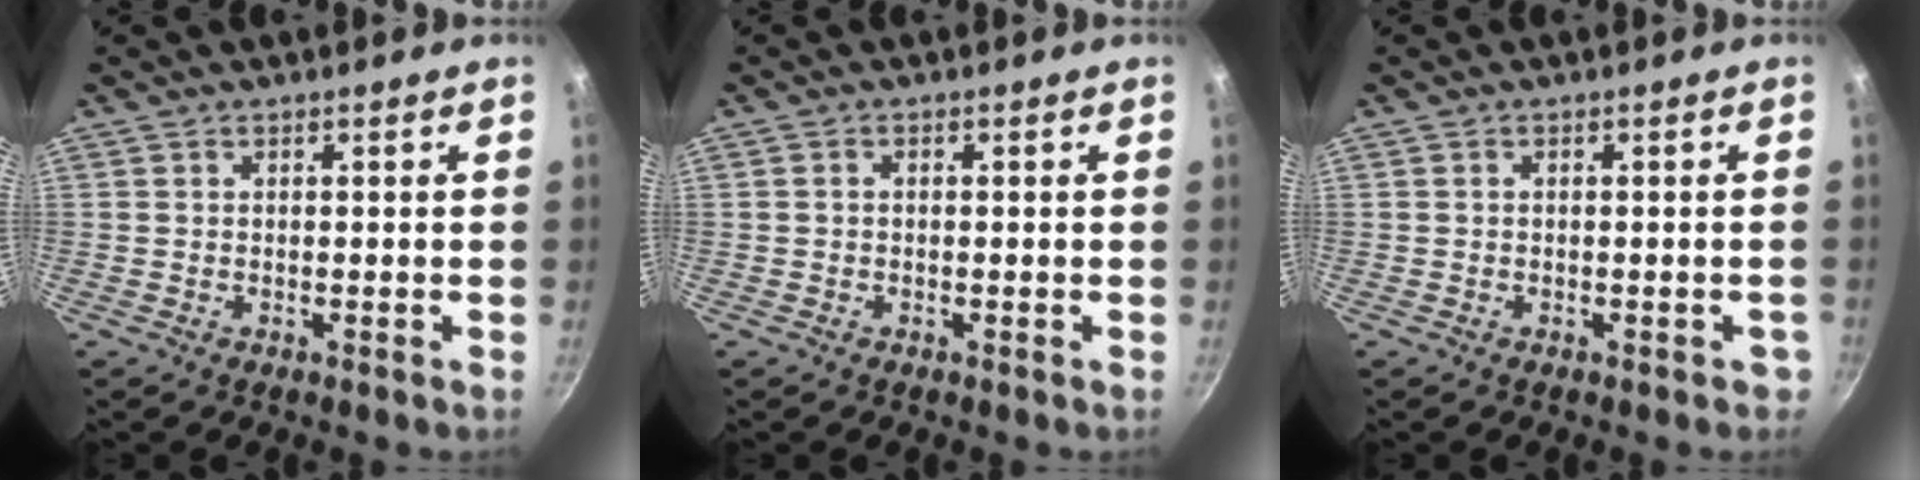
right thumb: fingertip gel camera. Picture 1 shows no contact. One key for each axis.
{"total": 0.6, "fx": -0.2, "fy": 0.4, "fz": 0.4, "tx": -0.007, "ty": 0.006, "tz": -0.001}
{"total": 1.3, "fx": -0.7, "fy": 0.8, "fz": 0.8, "tx": 0.003, "ty": 0.013, "tz": 0.000}